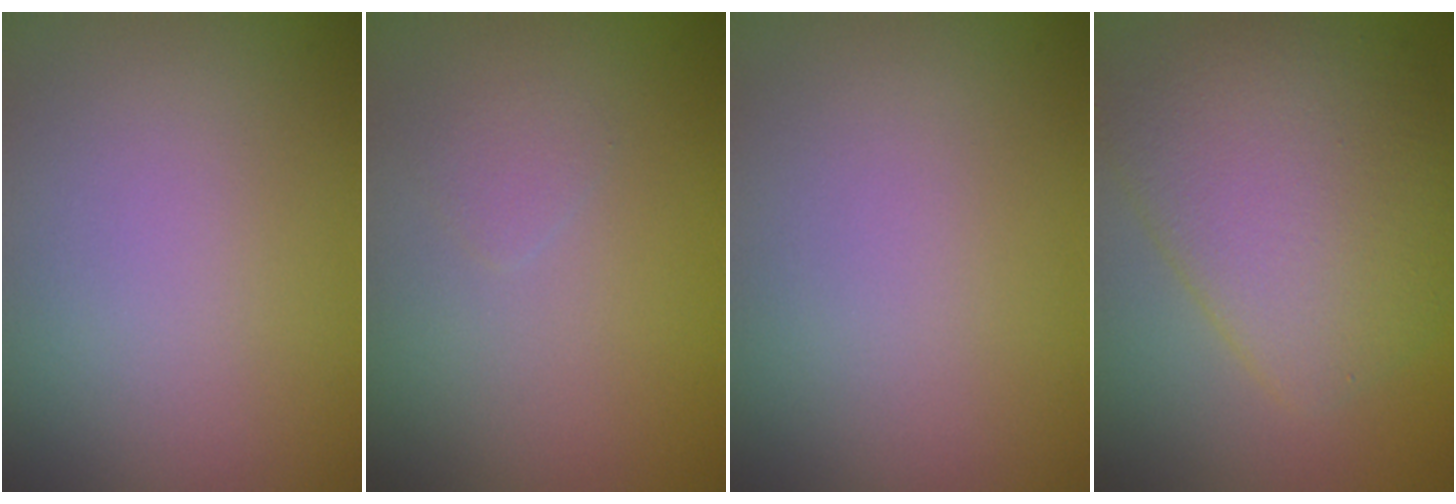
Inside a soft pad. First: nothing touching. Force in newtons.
{"total": 0.8, "press": 0.8, "slide": 0.1}
{"total": 0.0}
{"total": 7.5, "press": 7.5, "slide": 0.3}